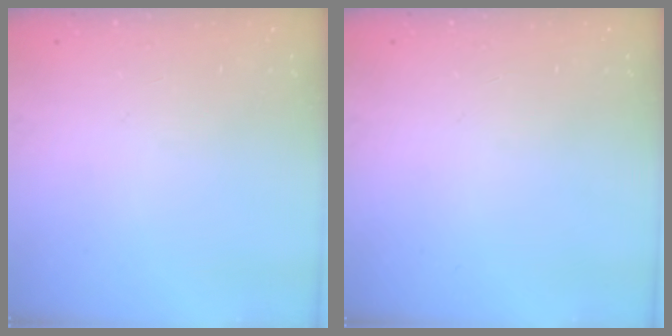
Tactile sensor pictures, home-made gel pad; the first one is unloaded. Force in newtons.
{"total": 0.0}